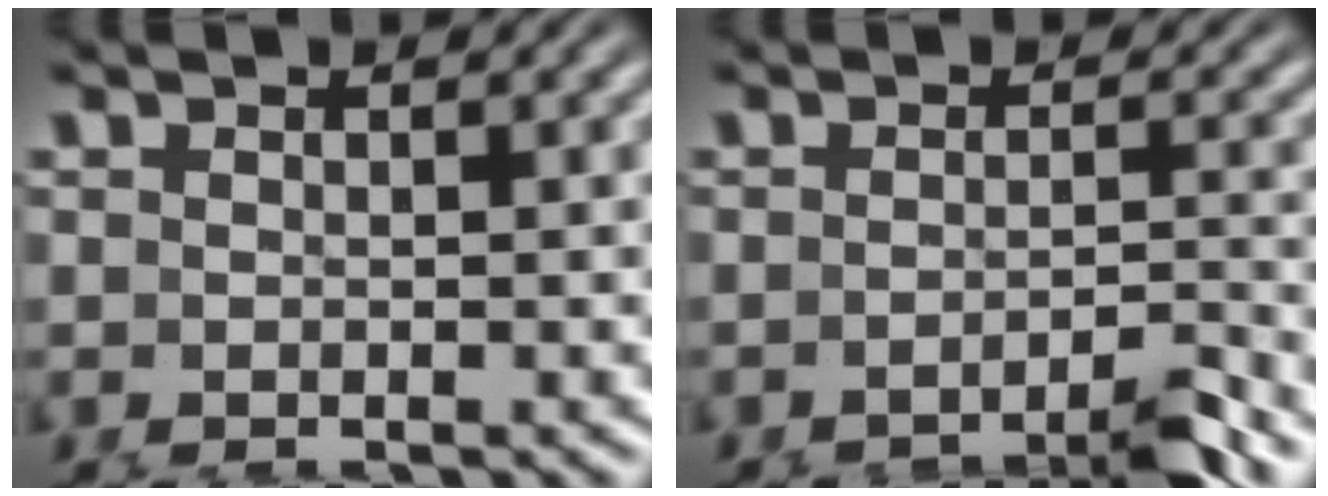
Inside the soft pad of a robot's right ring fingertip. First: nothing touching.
{"total": 3.6, "force": [-3.0, 0.0, 2.0], "torque": [-0.016, -0.002, -0.046]}